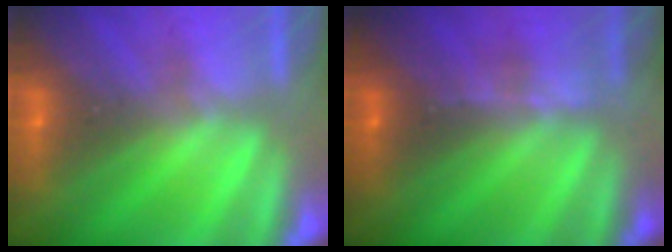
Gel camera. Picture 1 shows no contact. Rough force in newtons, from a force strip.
{"total": 2.9}